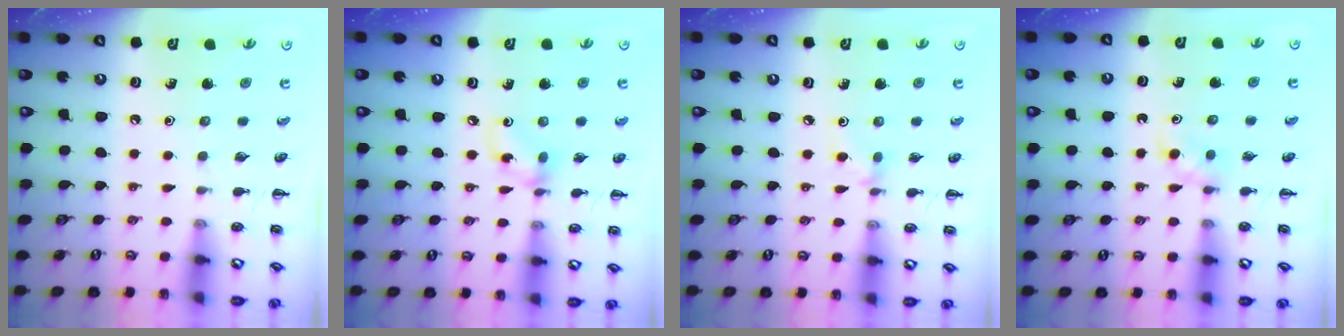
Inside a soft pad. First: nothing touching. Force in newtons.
{"total": 5.4, "press": 5.3, "slide": 1.2}
{"total": 3.2, "press": 2.9, "slide": 1.2}
{"total": 3.3, "press": 3.1, "slide": 0.9}